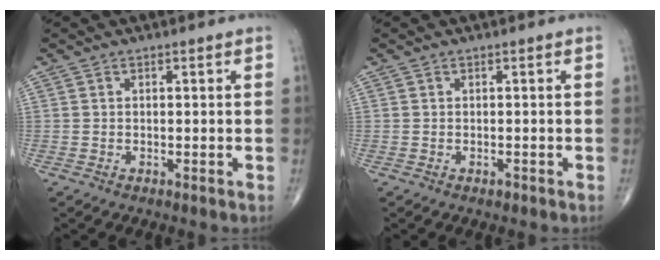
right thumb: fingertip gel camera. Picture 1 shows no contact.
{"total": 0.5, "force": [-0.3, 0.3, 0.3], "torque": [0.000, 0.000, -0.006]}